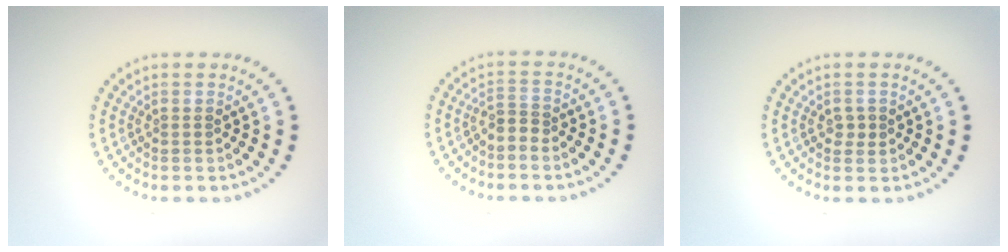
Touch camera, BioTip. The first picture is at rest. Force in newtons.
{"total": 1.7, "press": 1.2, "slide": 1.2}
{"total": 1.1, "press": 1.0, "slide": 0.3}